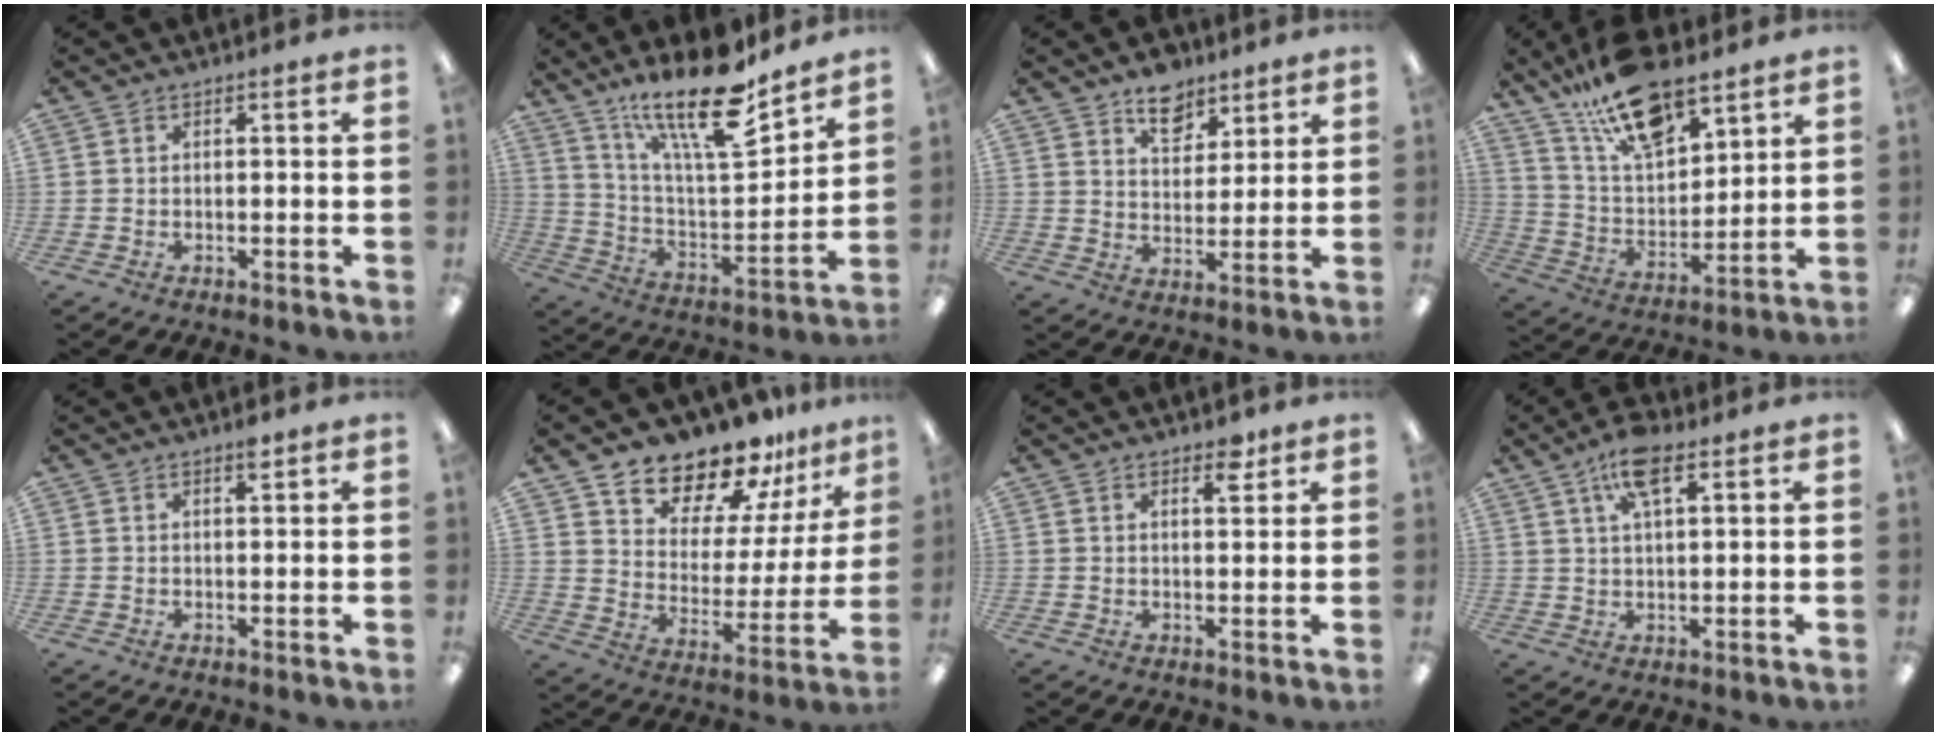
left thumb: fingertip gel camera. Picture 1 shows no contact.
{"total": 21.6, "force": [15.9, 6.2, 13.2], "torque": [-0.227, -0.108, 0.267]}
{"total": 9.1, "force": [6.8, 5.2, 3.2], "torque": [-0.031, -0.040, 0.119]}
{"total": 18.6, "force": [13.8, 7.5, 10.0], "torque": [-0.183, -0.072, 0.242]}
{"total": 1.8, "force": [1.4, 0.4, 1.1], "torque": [-0.016, -0.004, 0.024]}
{"total": 15.6, "force": [14.2, 5.7, 2.7], "torque": [-0.058, -0.130, 0.259]}
{"total": 3.9, "force": [2.9, 1.5, 2.1], "torque": [-0.016, -0.013, 0.044]}
{"total": 8.6, "force": [4.9, 3.1, 6.3], "torque": [-0.118, -0.002, 0.084]}